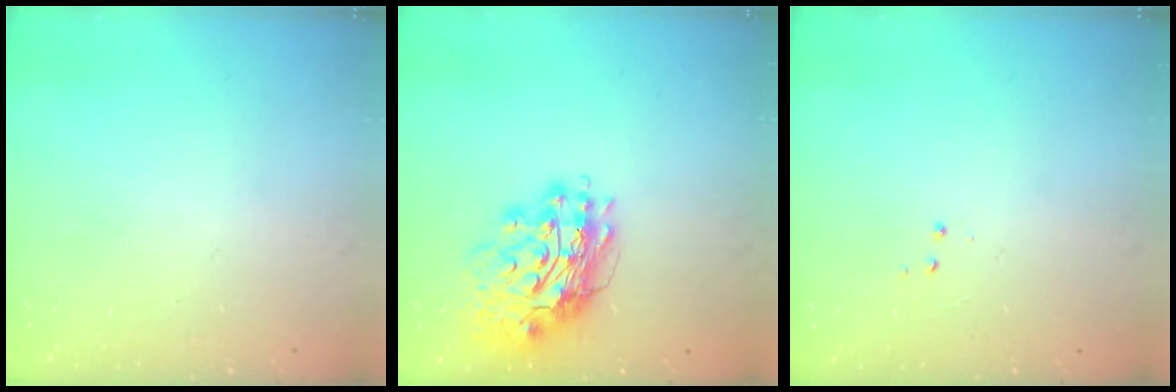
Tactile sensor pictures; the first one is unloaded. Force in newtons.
{"total": 16.2, "press": 16.1, "slide": 2.1}
{"total": 2.9, "press": 2.8, "slide": 0.4}